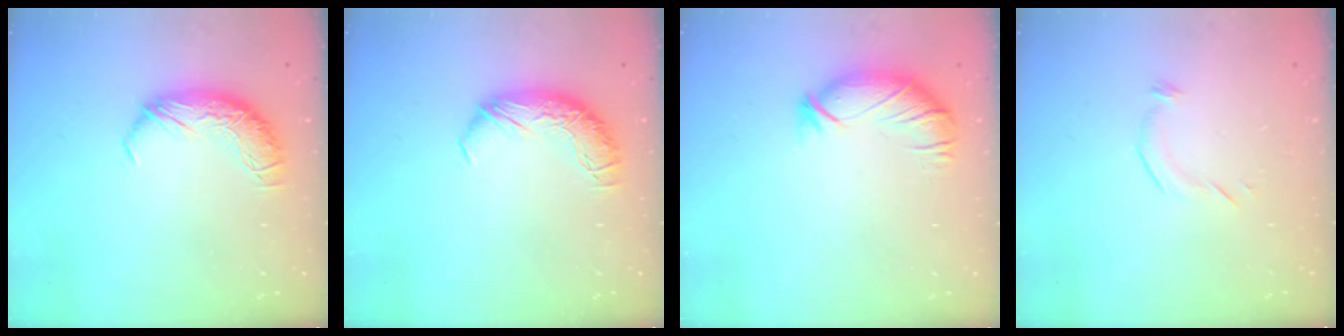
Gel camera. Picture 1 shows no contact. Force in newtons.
{"total": 0.0}
{"total": 2.9, "press": 2.4, "slide": 1.7}
{"total": 6.1, "press": 6.0, "slide": 0.4}